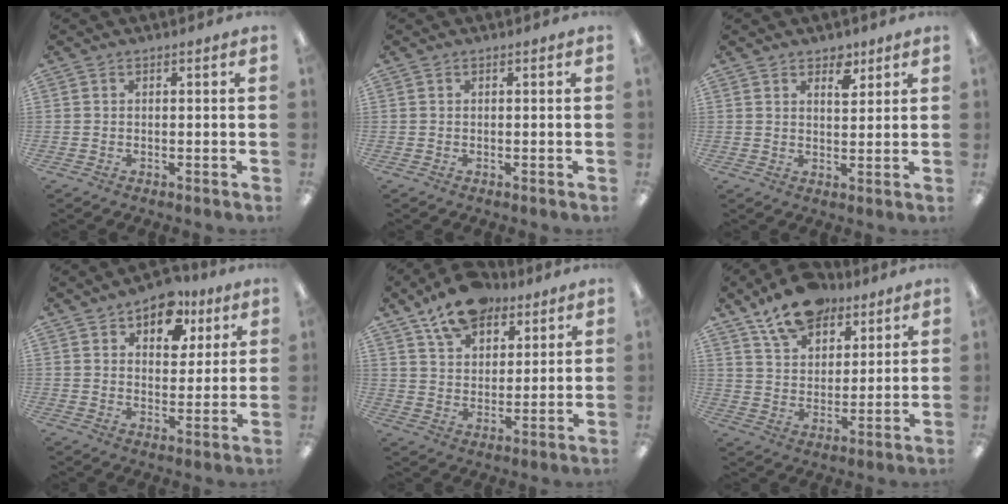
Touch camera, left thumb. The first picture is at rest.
{"total": 0.0}
{"total": 4.7, "force": [3.4, 2.5, 2.1], "torque": [-0.008, -0.018, 0.054]}
{"total": 9.9, "force": [6.2, 6.2, 4.5], "torque": [-0.048, -0.030, 0.107]}
{"total": 12.6, "force": [9.3, 6.8, 5.1], "torque": [-0.081, -0.045, 0.172]}
{"total": 13.7, "force": [10.0, 7.4, 5.6], "torque": [-0.086, -0.051, 0.184]}